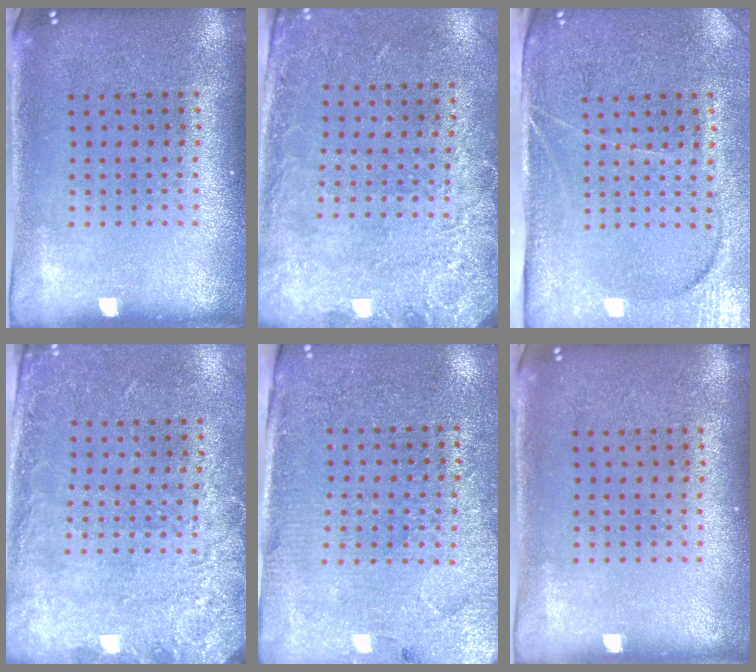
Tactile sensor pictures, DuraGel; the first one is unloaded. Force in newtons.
{"total": 2.7, "press": 1.9, "slide": 1.9}
{"total": 3.8, "press": 3.3, "slide": 2.0}
{"total": 2.7, "press": 1.9, "slide": 1.9}
{"total": 3.0, "press": 2.8, "slide": 0.9}
{"total": 0.0}